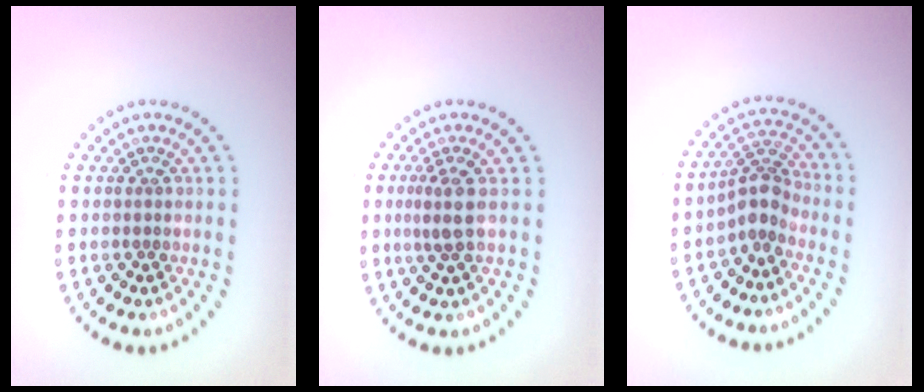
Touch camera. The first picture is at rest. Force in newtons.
{"total": 2.1, "press": 1.8, "slide": 1.1}
{"total": 2.8, "press": 2.1, "slide": 1.9}